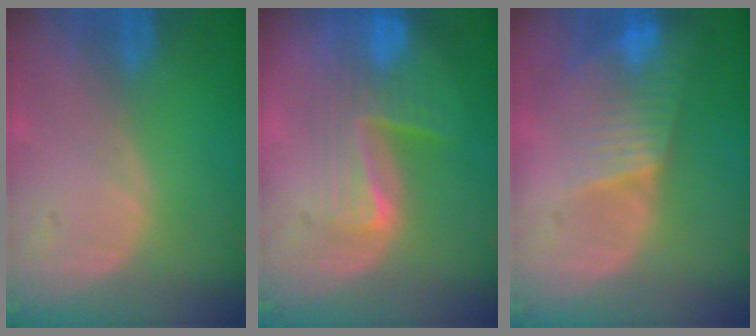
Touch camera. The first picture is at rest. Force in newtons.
{"total": 7.6, "press": 7.1, "slide": 2.8}
{"total": 8.0, "press": 6.9, "slide": 4.1}